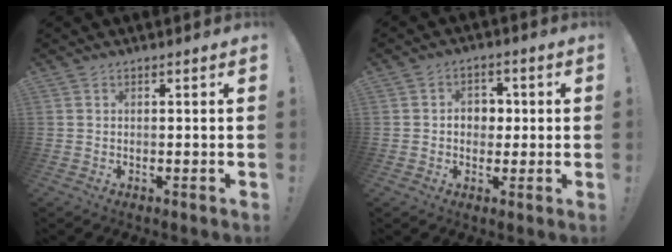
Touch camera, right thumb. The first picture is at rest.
{"total": 6.0, "force": [0.0, 5.1, 3.2], "torque": [-0.037, 0.006, -0.003]}